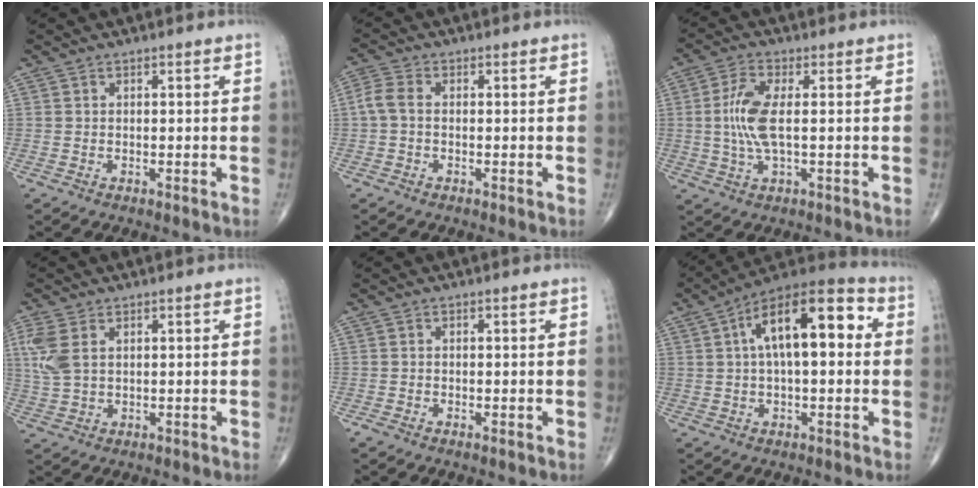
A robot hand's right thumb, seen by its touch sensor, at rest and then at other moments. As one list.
[{"total": 3.5, "force": [-0.2, 2.1, 2.7], "torque": [-0.065, 0.008, -0.012]}, {"total": 7.8, "force": [0.3, 2.6, 7.4], "torque": [-0.175, 0.001, 0.003]}, {"total": 5.9, "force": [2.0, 3.3, 4.5], "torque": [-0.123, 0.004, 0.048]}, {"total": 0.7, "force": [-0.3, 0.3, 0.5], "torque": [-0.011, 0.001, -0.008]}, {"total": 16.7, "force": [3.3, 7.4, 14.6], "torque": [-0.216, 0.035, 0.043]}]